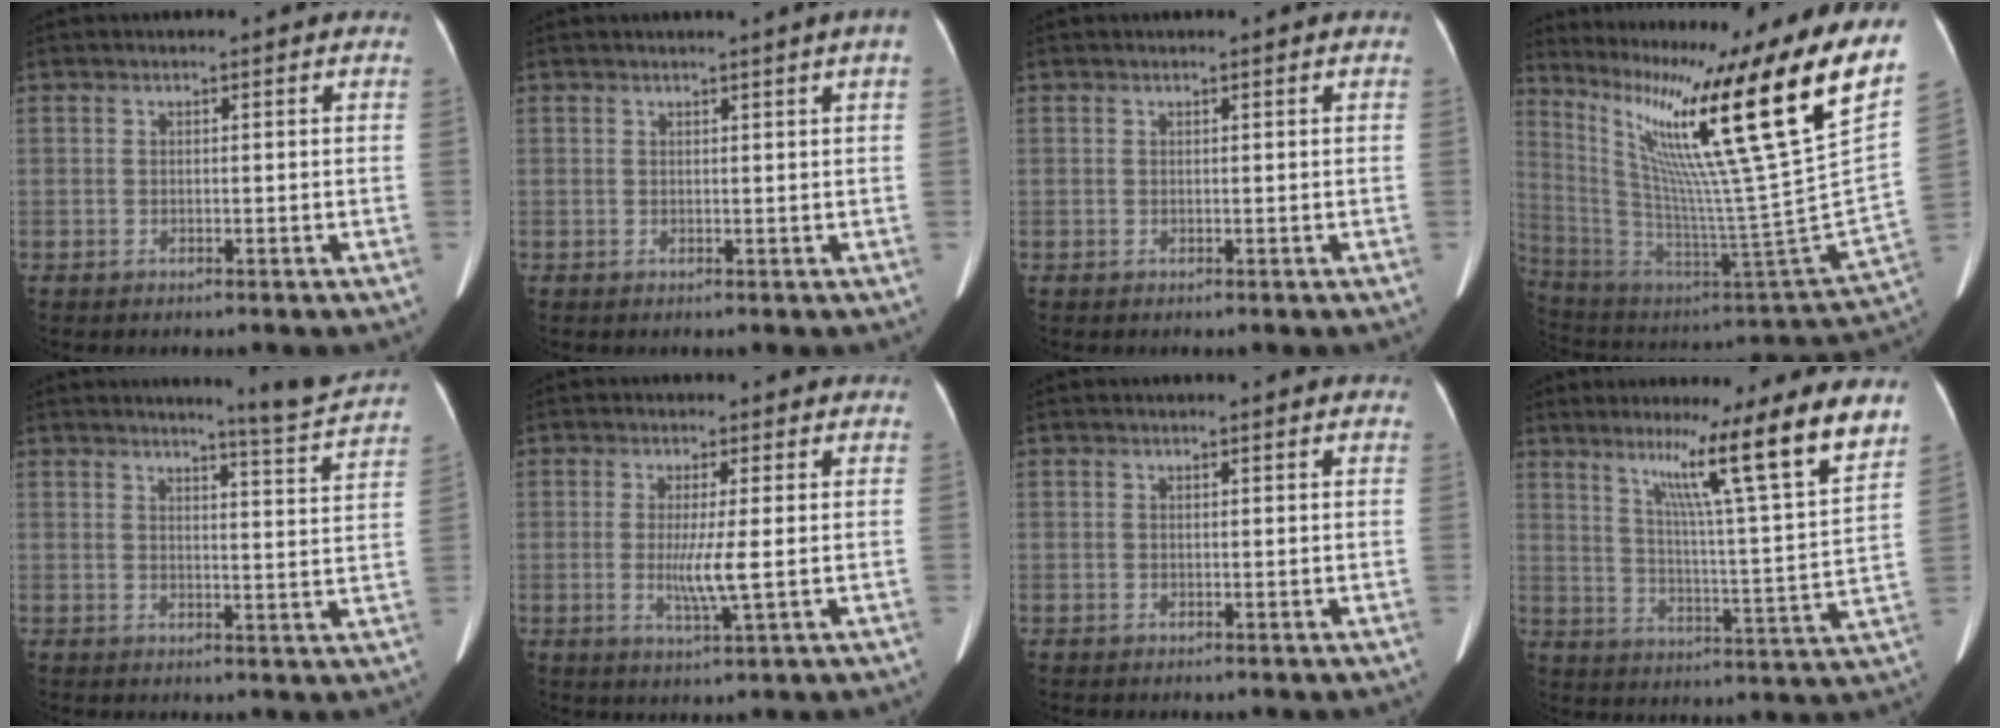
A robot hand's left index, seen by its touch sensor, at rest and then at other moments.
{"total": 2.3, "force": [1.4, -0.7, 1.7], "torque": [-0.021, -0.015, 0.012]}
{"total": 0.6, "force": [0.5, 0.1, 0.4], "torque": [-0.004, -0.004, 0.001]}
{"total": 31.1, "force": [16.7, -2.4, 26.2], "torque": [-0.422, -0.067, 0.262]}
{"total": 7.5, "force": [7.1, -1.6, 1.7], "torque": [-0.037, -0.061, 0.081]}
{"total": 4.4, "force": [-0.6, -0.3, 4.3], "torque": [-0.081, -0.028, -0.010]}
{"total": 2.6, "force": [2.2, 0.5, 1.1], "torque": [-0.013, -0.002, 0.012]}
{"total": 16.1, "force": [11.5, -2.2, 11.1], "torque": [-0.159, -0.042, 0.153]}